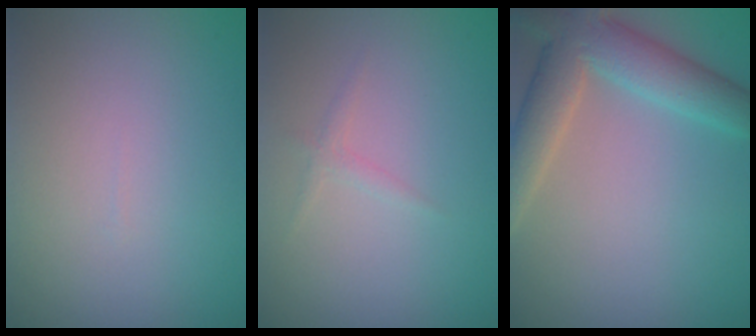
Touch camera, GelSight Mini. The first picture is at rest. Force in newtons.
{"total": 0.8, "press": 0.8, "slide": 0.1}
{"total": 6.6, "press": 6.5, "slide": 0.5}